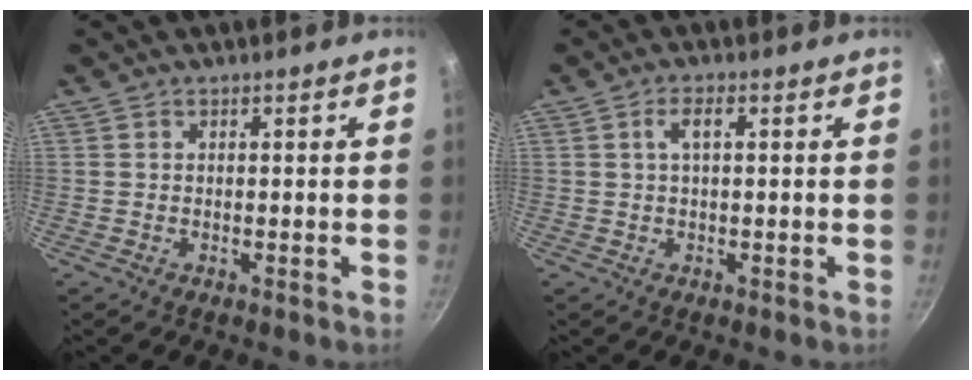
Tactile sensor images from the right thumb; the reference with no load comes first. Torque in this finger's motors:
{"motor_torque": [0.40, 0.80, 0.70, -0.39, 0.04]}